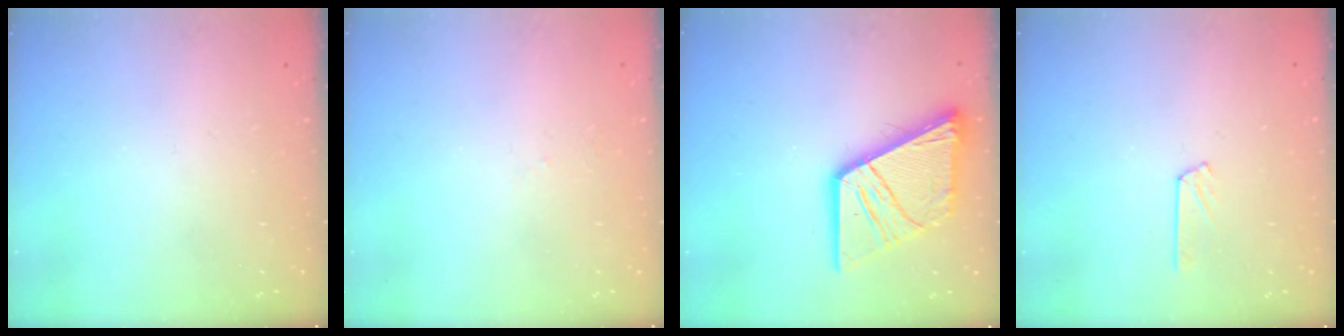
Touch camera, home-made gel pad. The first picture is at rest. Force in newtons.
{"total": 2.7, "press": 2.7, "slide": 0.4}
{"total": 18.9, "press": 18.7, "slide": 2.1}
{"total": 3.5, "press": 3.4, "slide": 0.3}